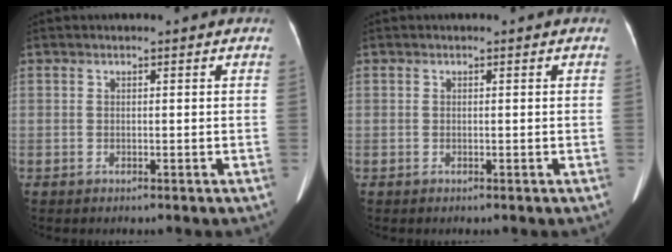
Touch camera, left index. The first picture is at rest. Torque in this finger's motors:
{"motor_torque": [0.00, 0.00, 0.00, 0.00]}